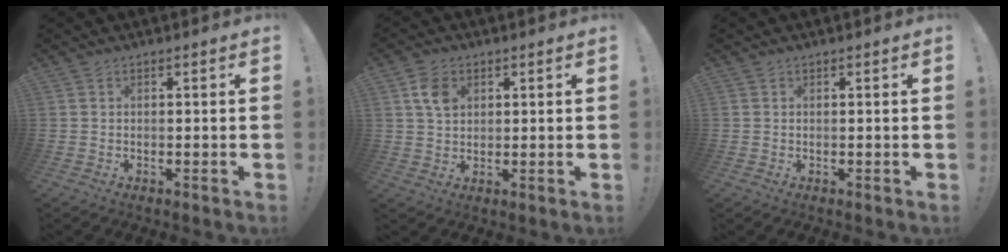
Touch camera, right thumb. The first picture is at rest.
{"total": 6.5, "force": [2.6, 4.8, 3.6], "torque": [-0.060, 0.003, 0.052]}
{"total": 1.4, "force": [0.5, 1.3, 0.0], "torque": [0.003, -0.005, 0.007]}